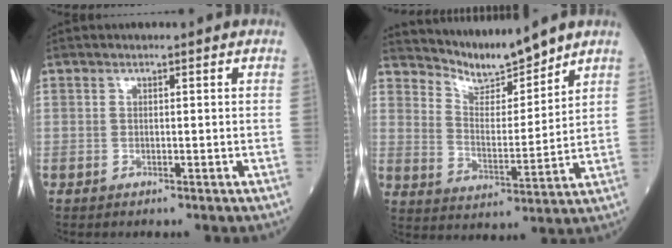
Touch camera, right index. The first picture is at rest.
{"total": 8.3, "force": [8.2, 0.0, 1.1], "torque": [-0.032, -0.003, 0.166]}